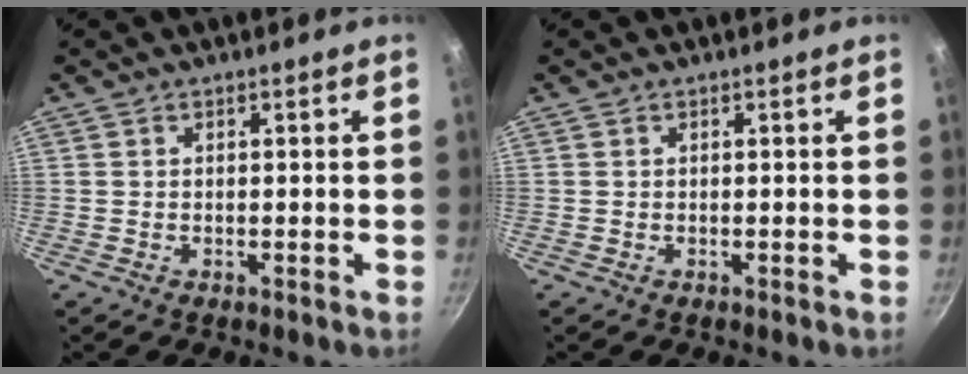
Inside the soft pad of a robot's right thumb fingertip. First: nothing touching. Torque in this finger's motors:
{"motor_torque": [-0.04, 0.25, 0.35, -0.02, -0.01]}